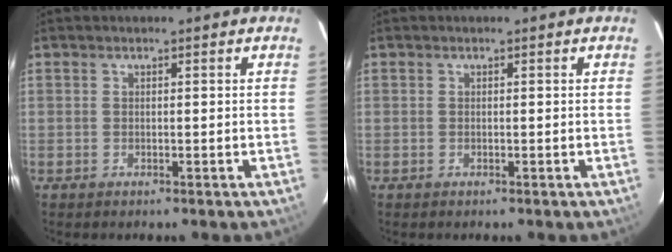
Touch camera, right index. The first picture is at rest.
{"total": 0.0}